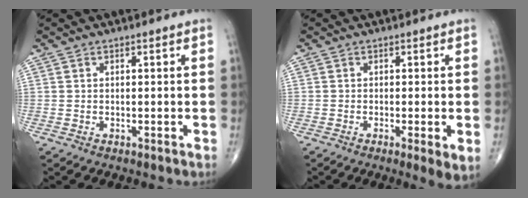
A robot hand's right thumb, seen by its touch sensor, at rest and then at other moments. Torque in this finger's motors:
{"motor_torque": [0.05, 0.27, -0.14, -0.28, 0.00]}